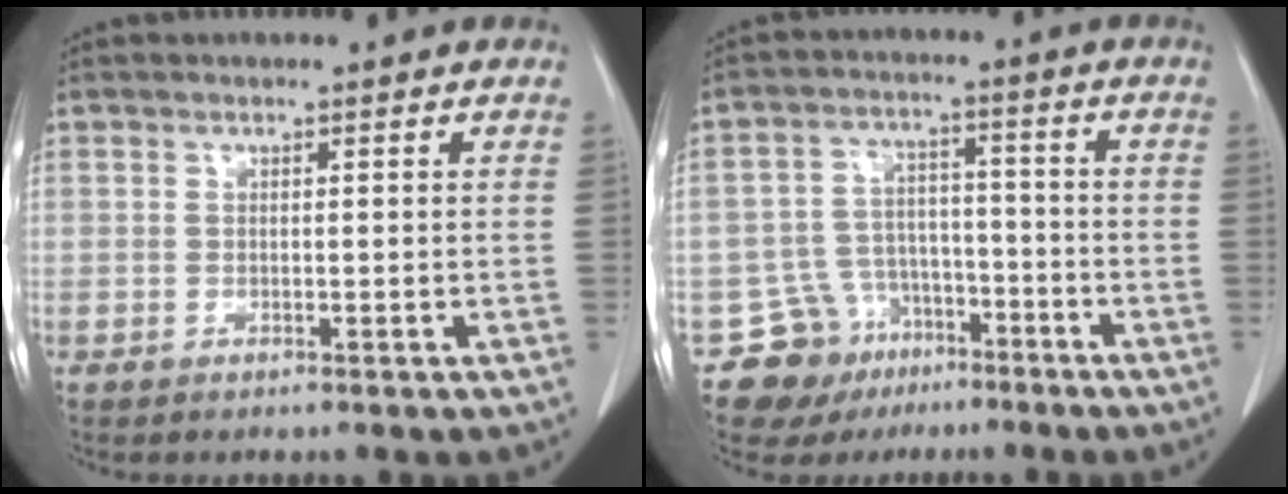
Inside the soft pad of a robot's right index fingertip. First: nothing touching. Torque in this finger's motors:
{"motor_torque": [-0.71, -0.21, -1.05, -0.21]}